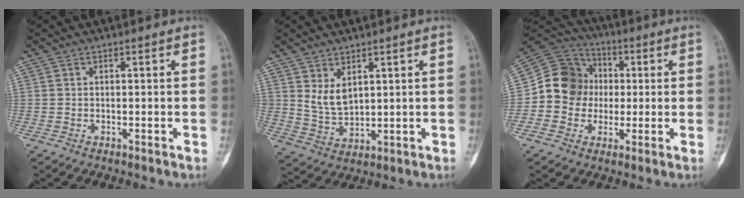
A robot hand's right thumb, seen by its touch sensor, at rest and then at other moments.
{"total": 5.8, "force": [2.7, 3.4, 3.9], "torque": [-0.063, -0.025, 0.066]}
{"total": 12.6, "force": [-0.2, 11.7, 4.8], "torque": [-0.053, 0.027, -0.011]}